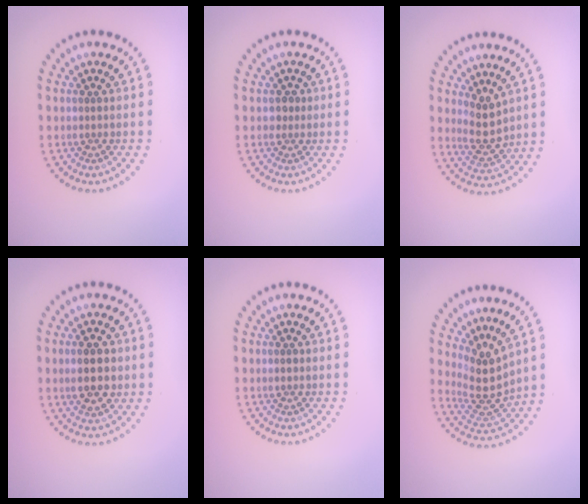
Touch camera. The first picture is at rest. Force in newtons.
{"total": 0.9, "press": 0.8, "slide": 0.4}
{"total": 3.0, "press": 2.6, "slide": 1.4}
{"total": 3.9, "press": 3.9, "slide": 0.1}
{"total": 0.5, "press": 0.5, "slide": 0.0}
{"total": 3.7, "press": 2.8, "slide": 2.5}